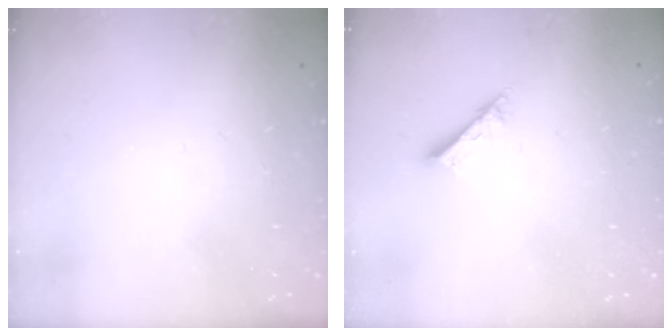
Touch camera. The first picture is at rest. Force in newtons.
{"total": 2.6, "press": 2.6, "slide": 0.2}